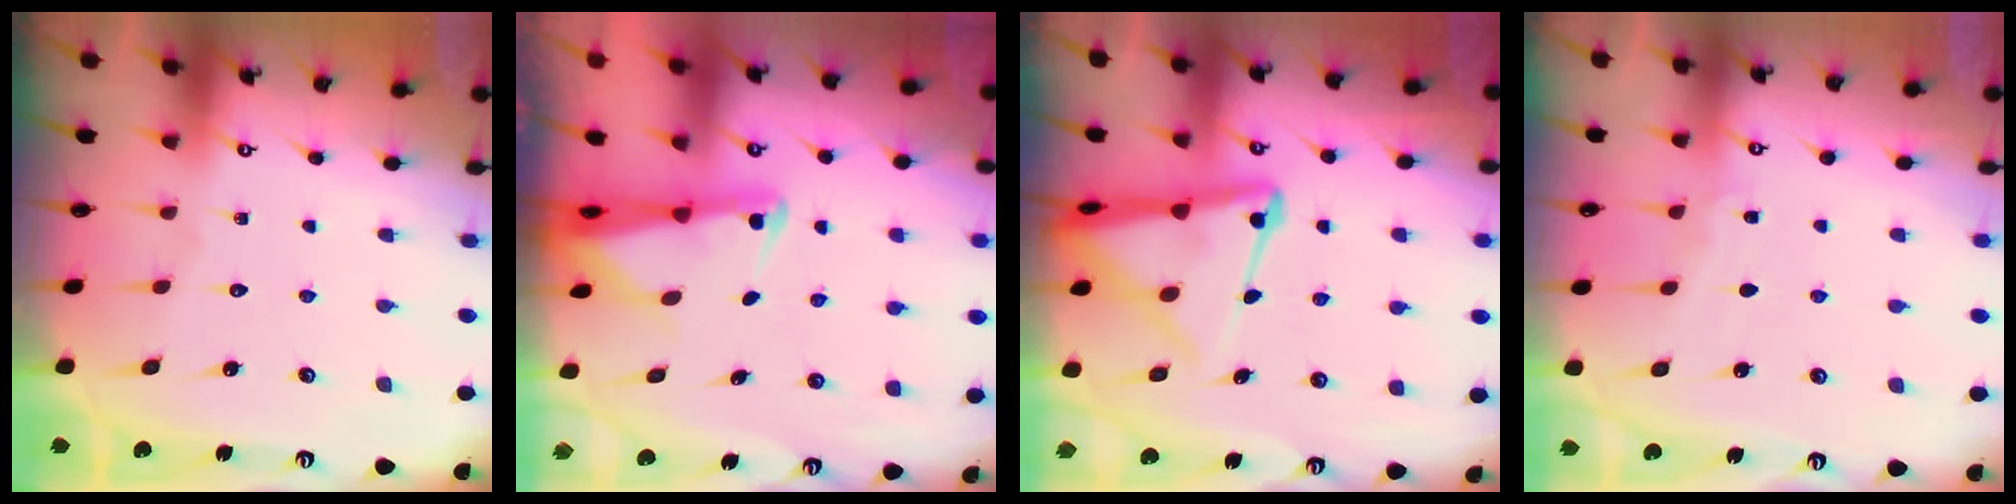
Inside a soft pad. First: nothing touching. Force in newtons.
{"total": 2.5, "press": 2.4, "slide": 0.5}
{"total": 9.4, "press": 9.3, "slide": 1.0}
{"total": 3.5, "press": 3.4, "slide": 0.5}